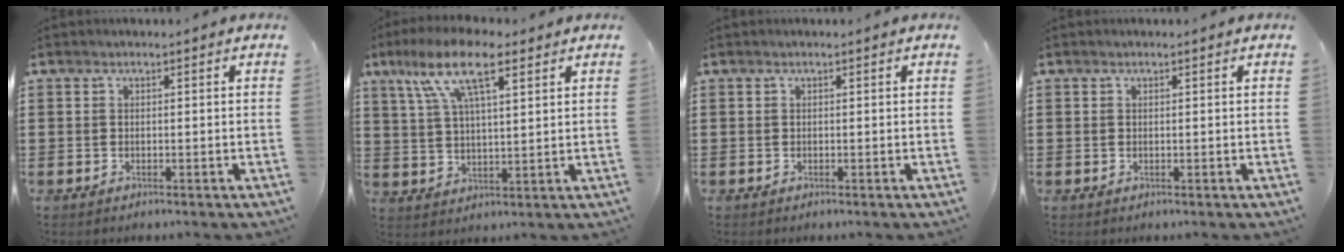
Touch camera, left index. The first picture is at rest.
{"total": 10.6, "force": [6.2, 3.4, 7.9], "torque": [-0.168, 0.005, 0.111]}
{"total": 0.0}
{"total": 0.0}